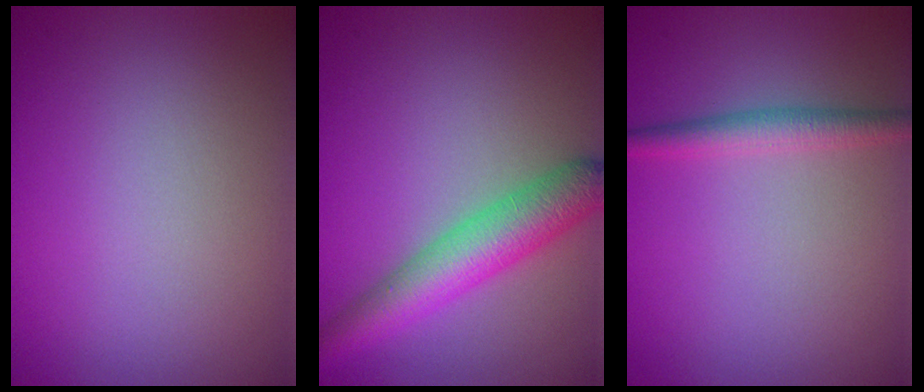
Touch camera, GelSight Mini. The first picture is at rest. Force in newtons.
{"total": 5.7, "press": 5.7, "slide": 0.1}
{"total": 2.2, "press": 2.2, "slide": 0.1}